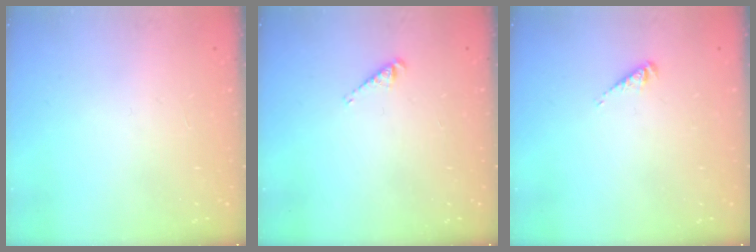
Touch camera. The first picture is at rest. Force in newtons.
{"total": 2.8, "press": 2.8, "slide": 0.4}
{"total": 2.7, "press": 2.7, "slide": 0.6}